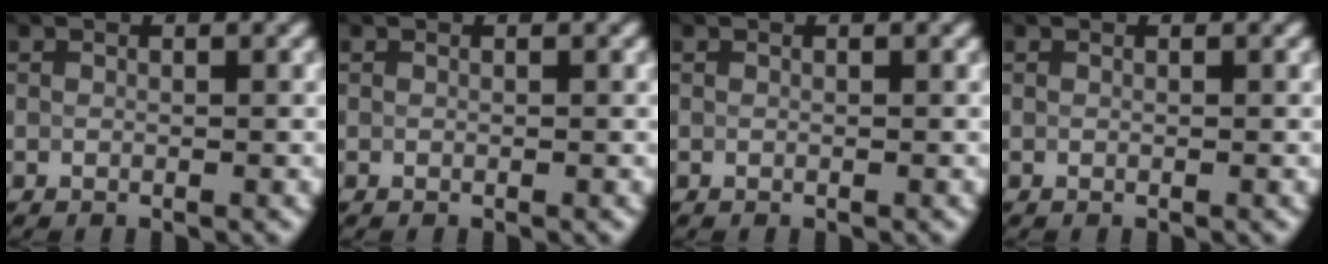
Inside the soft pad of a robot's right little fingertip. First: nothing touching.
{"total": 0.0}
{"total": 0.0}
{"total": 0.0}